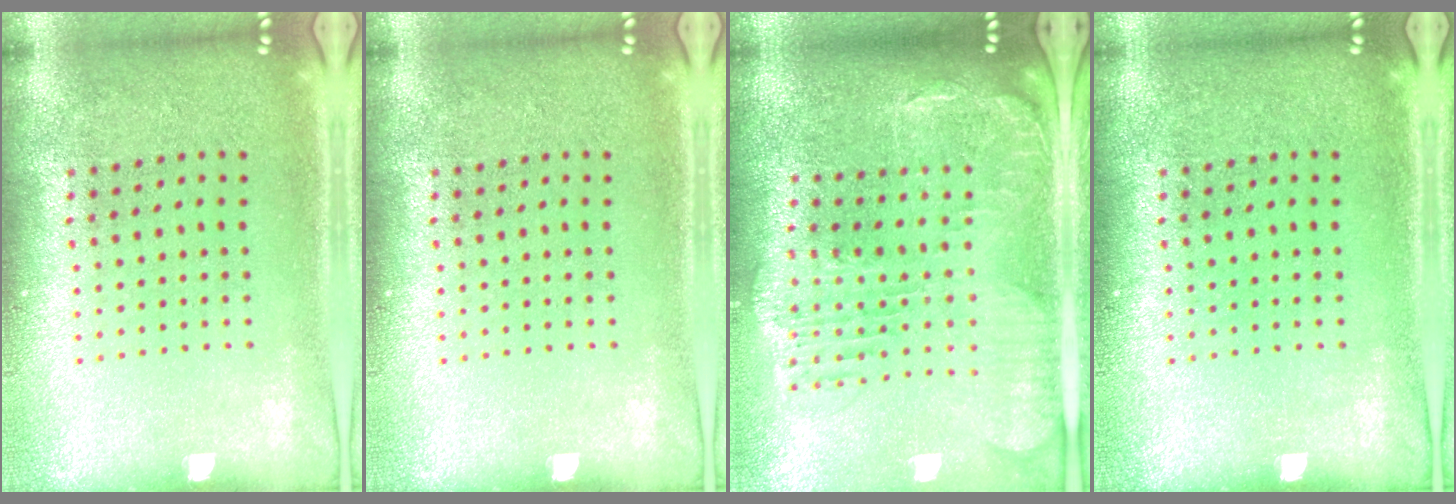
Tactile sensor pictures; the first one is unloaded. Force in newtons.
{"total": 0.0}
{"total": 1.8, "press": 1.6, "slide": 0.7}
{"total": 0.0}